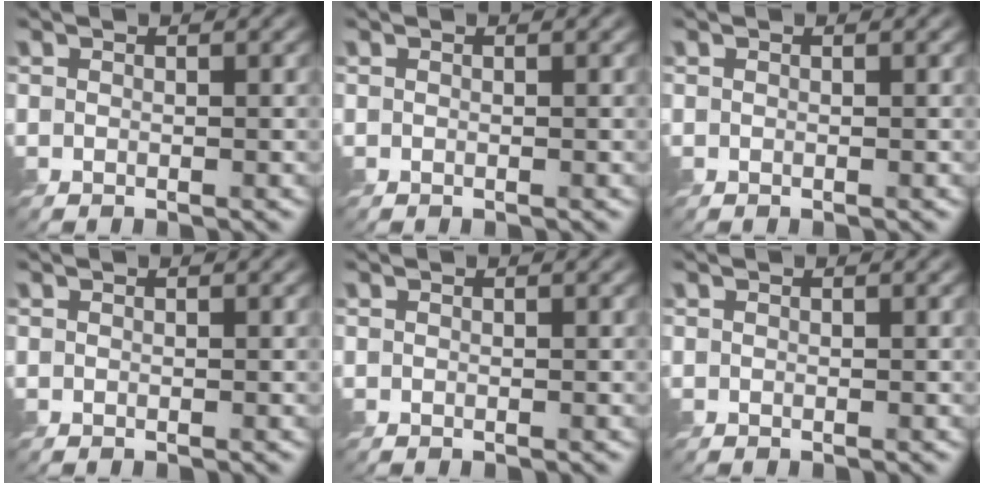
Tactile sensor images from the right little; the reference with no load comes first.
{"total": 0.0}
{"total": 0.0}
{"total": 0.0}
{"total": 0.0}
{"total": 0.0}